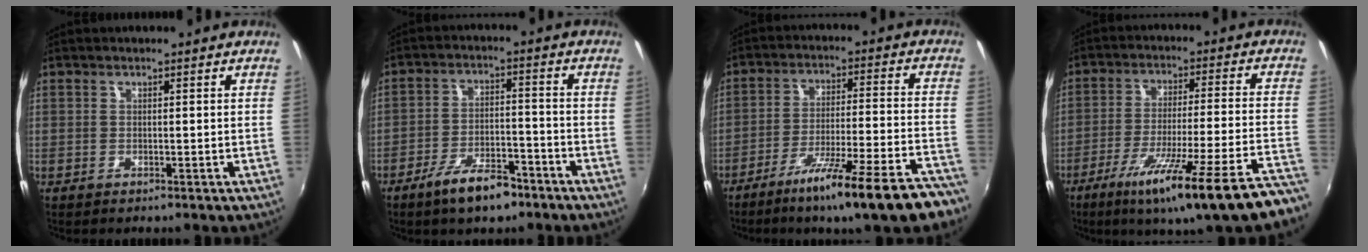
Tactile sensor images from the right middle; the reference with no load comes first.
{"total": 8.9, "force": [-6.4, 3.1, 5.4], "torque": [-0.111, 0.003, -0.102]}
{"total": 19.2, "force": [-14.8, 1.3, 12.2], "torque": [-0.192, -0.038, -0.216]}
{"total": 21.7, "force": [-16.2, 0.2, 14.5], "torque": [-0.229, -0.063, -0.240]}